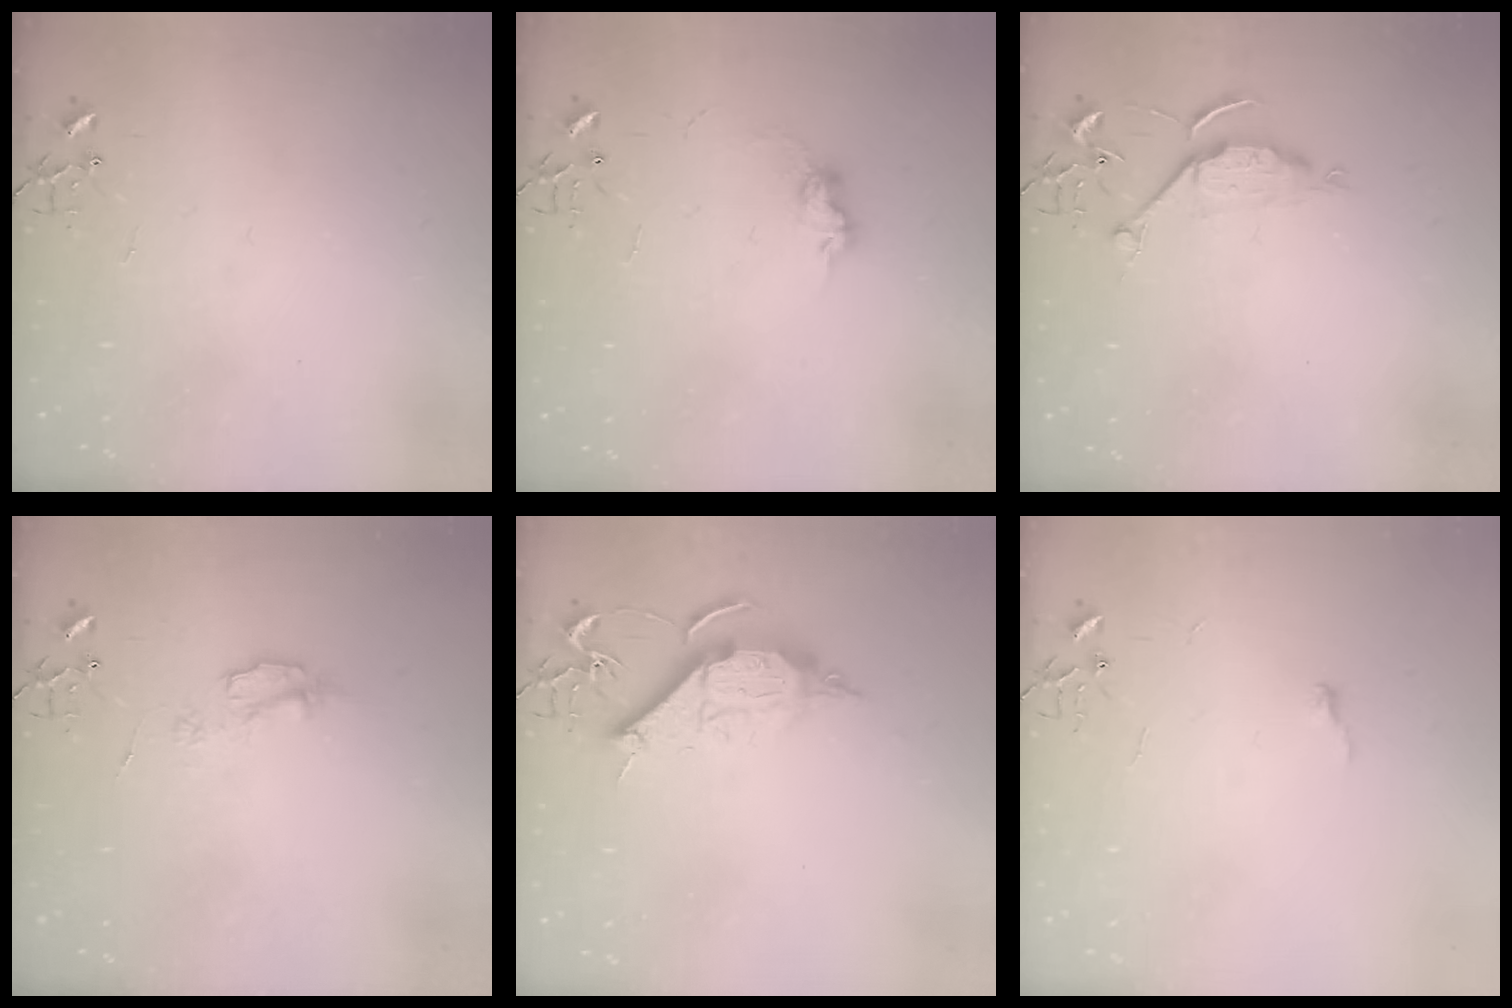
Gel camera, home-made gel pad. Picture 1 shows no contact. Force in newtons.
{"total": 7.4, "press": 7.4, "slide": 0.4}
{"total": 6.2, "press": 6.2, "slide": 0.5}
{"total": 5.1, "press": 5.0, "slide": 0.7}
{"total": 10.9, "press": 10.9, "slide": 0.7}
{"total": 3.7, "press": 3.7, "slide": 0.3}